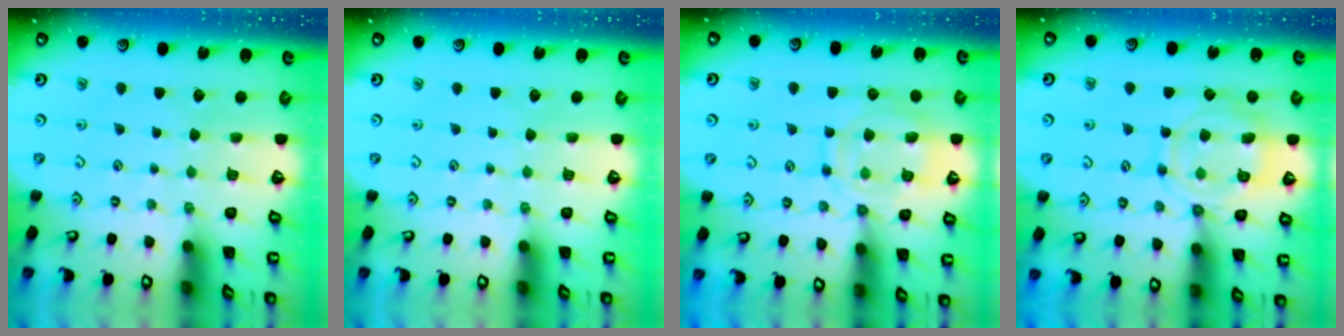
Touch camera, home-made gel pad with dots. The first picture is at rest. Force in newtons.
{"total": 0.0}
{"total": 14.5, "press": 14.5, "slide": 1.3}
{"total": 12.3, "press": 12.2, "slide": 1.4}